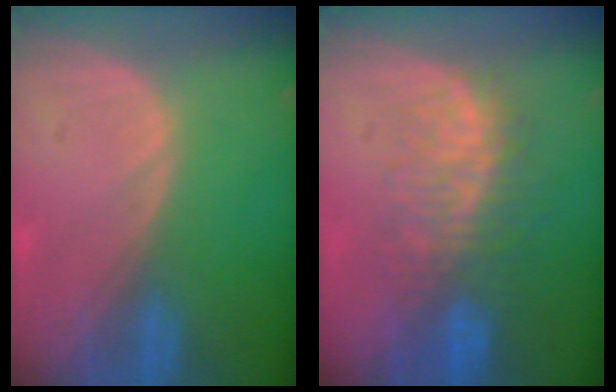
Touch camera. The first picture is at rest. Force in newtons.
{"total": 8.5, "press": 7.7, "slide": 3.6}